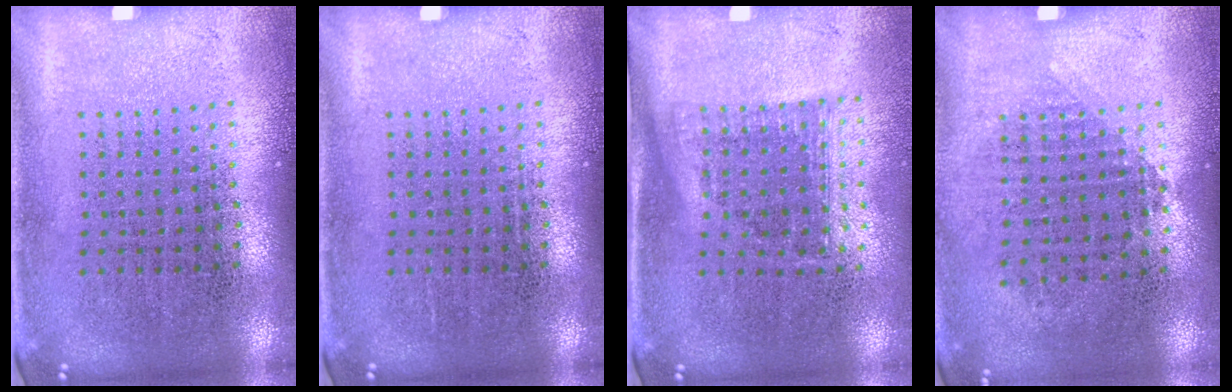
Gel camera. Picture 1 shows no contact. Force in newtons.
{"total": 0.0}
{"total": 1.1, "press": 0.9, "slide": 0.6}
{"total": 0.9, "press": 0.8, "slide": 0.4}